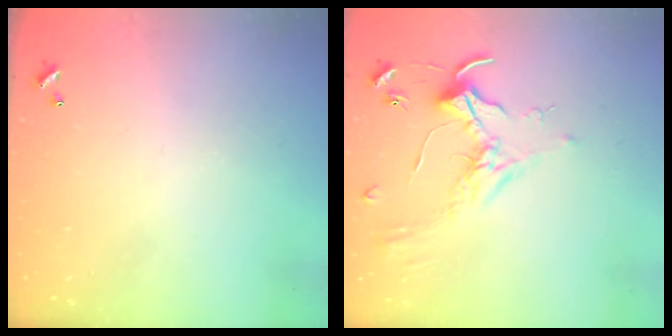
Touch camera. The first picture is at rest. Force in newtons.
{"total": 1.8, "press": 1.7, "slide": 0.4}